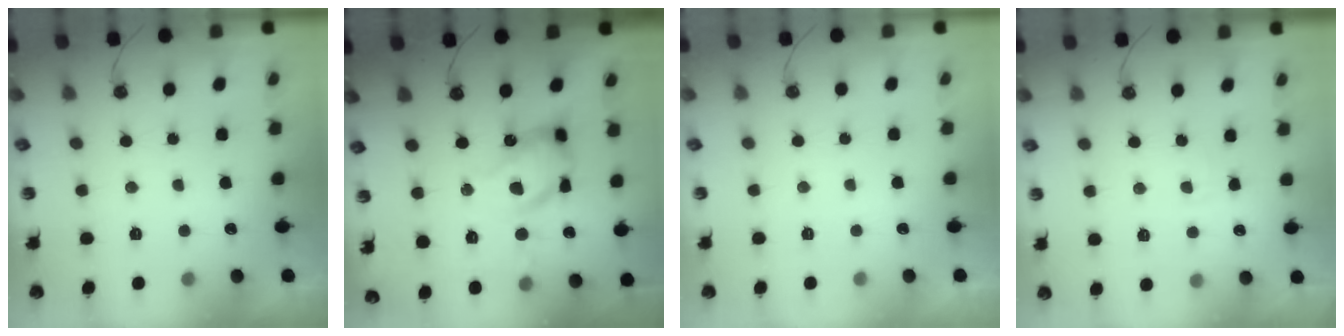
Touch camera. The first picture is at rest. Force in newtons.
{"total": 17.2, "press": 17.2, "slide": 1.4}
{"total": 0.0}
{"total": 3.6, "press": 3.5, "slide": 0.5}